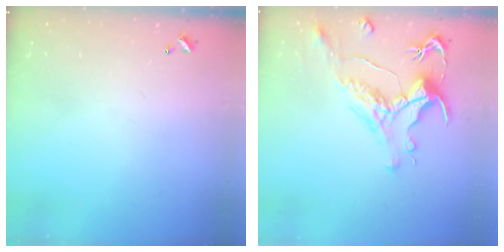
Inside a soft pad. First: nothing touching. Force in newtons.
{"total": 1.4, "press": 0.2, "slide": 1.4}